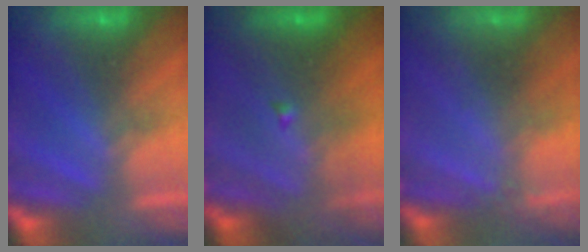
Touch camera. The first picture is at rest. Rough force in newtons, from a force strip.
{"total": 4.4}
{"total": 2.0}